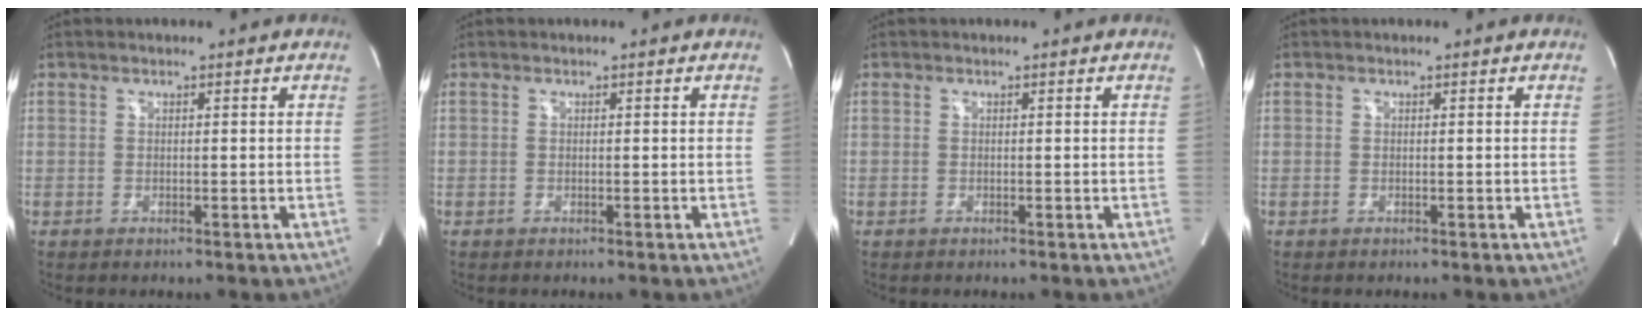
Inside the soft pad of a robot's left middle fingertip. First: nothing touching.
{"total": 0.0}
{"total": 0.0}
{"total": 0.0}